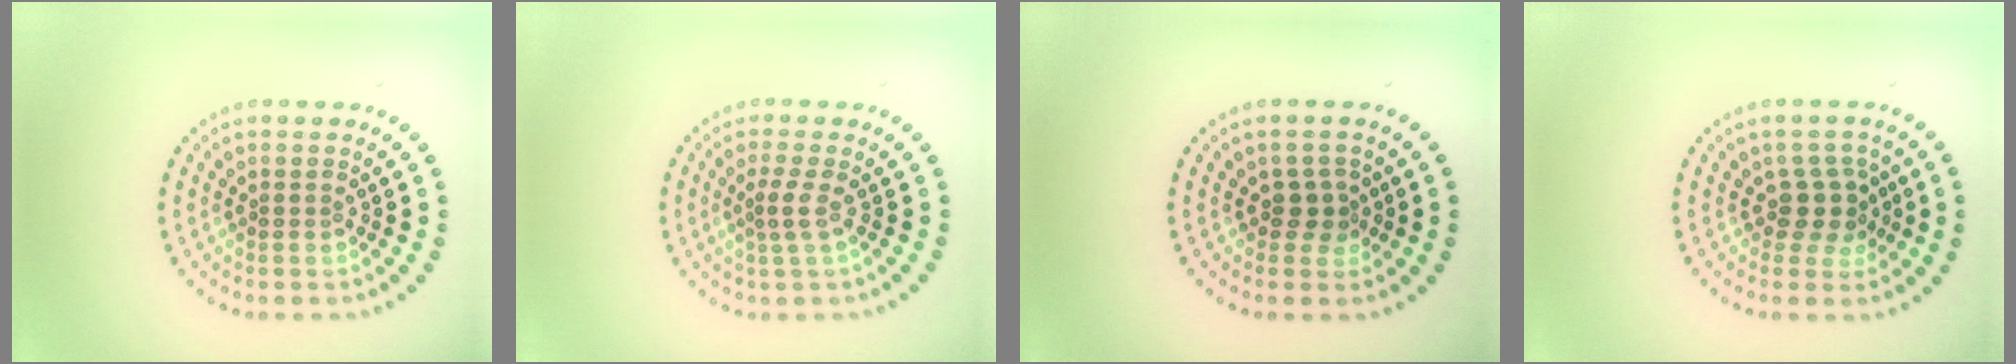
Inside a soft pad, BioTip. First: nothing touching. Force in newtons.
{"total": 1.5, "press": 1.1, "slide": 1.1}
{"total": 1.6, "press": 1.2, "slide": 1.0}
{"total": 2.6, "press": 2.1, "slide": 1.6}